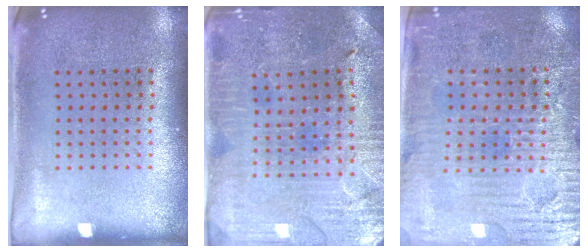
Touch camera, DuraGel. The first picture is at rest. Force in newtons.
{"total": 1.5, "press": 1.4, "slide": 0.2}
{"total": 3.7, "press": 3.5, "slide": 1.4}